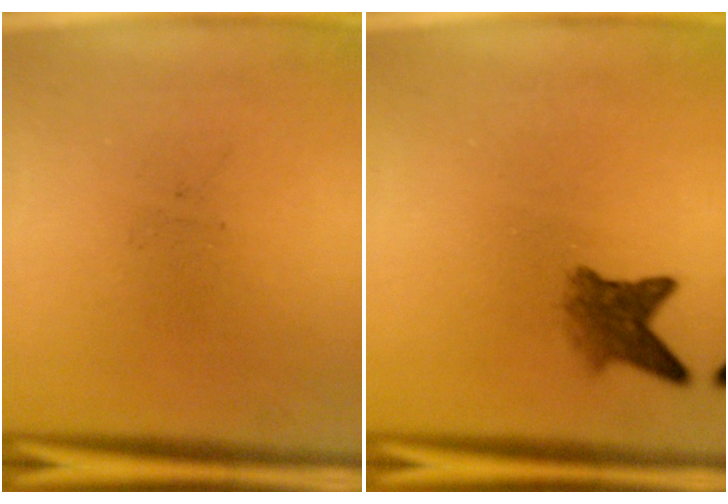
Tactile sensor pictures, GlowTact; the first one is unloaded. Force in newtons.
{"total": 3.7}